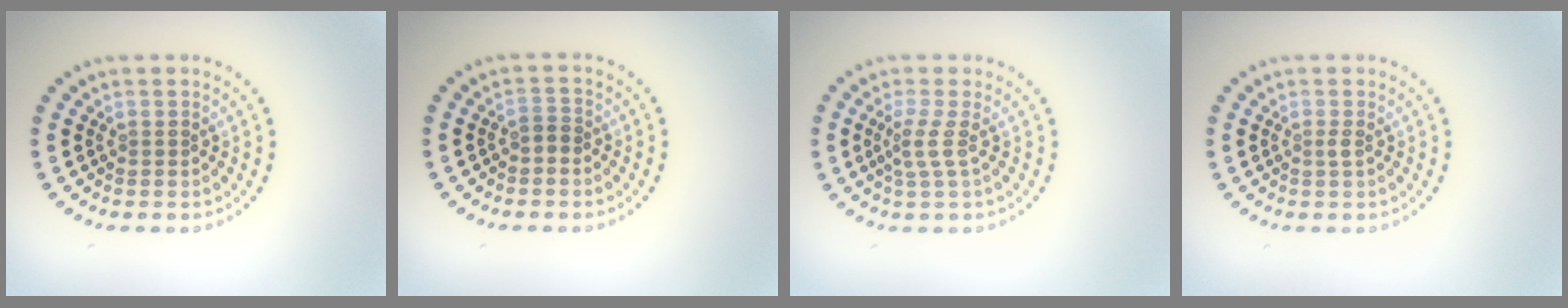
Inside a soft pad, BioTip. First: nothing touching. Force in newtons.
{"total": 1.1, "press": 0.9, "slide": 0.6}
{"total": 1.9, "press": 1.4, "slide": 1.3}
{"total": 0.7, "press": 0.4, "slide": 0.5}